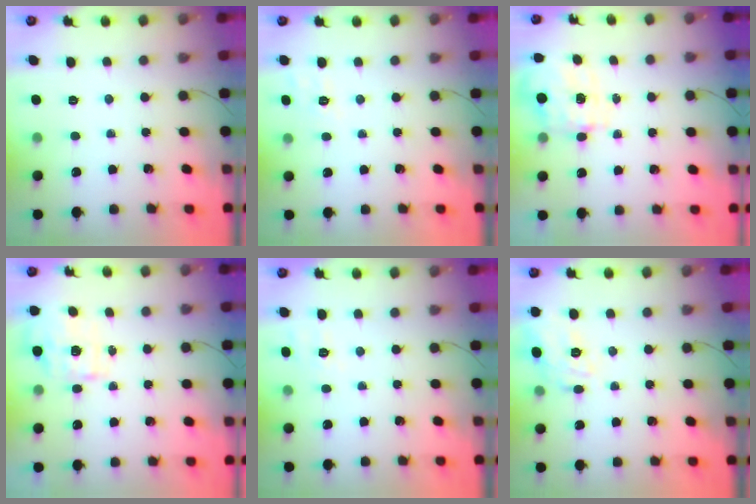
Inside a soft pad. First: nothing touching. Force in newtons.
{"total": 6.2, "press": 5.9, "slide": 2.1}
{"total": 3.5, "press": 3.3, "slide": 1.0}
{"total": 1.9, "press": 1.8, "slide": 0.5}
{"total": 5.4, "press": 4.9, "slide": 2.1}
{"total": 12.7, "press": 12.7, "slide": 0.6}